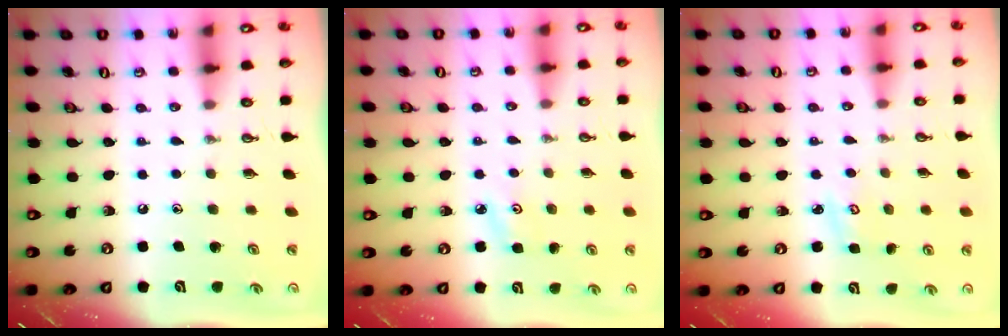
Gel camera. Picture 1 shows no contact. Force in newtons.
{"total": 4.5, "press": 4.4, "slide": 0.6}
{"total": 2.8, "press": 2.8, "slide": 0.2}